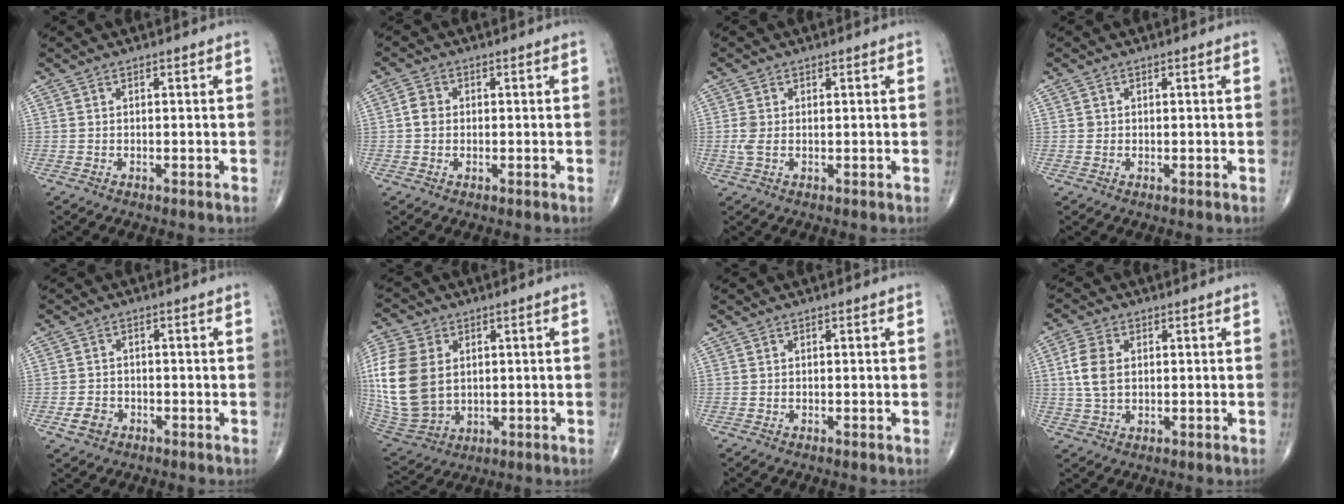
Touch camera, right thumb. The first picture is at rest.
{"total": 2.6, "force": [0.0, 2.2, 1.4], "torque": [-0.021, 0.005, -0.006]}
{"total": 2.5, "force": [0.1, 1.5, 2.0], "torque": [-0.057, 0.007, 0.003]}
{"total": 0.6, "force": [0.1, 0.6, 0.1], "torque": [0.002, 0.001, 0.002]}
{"total": 3.3, "force": [-1.5, 2.5, 1.4], "torque": [-0.020, 0.011, -0.025]}
{"total": 17.7, "force": [2.2, 12.8, 12.1], "torque": [-0.268, -0.013, 0.055]}
{"total": 0.0}
{"total": 6.3, "force": [1.0, 4.1, 4.7], "torque": [-0.099, 0.003, 0.018]}